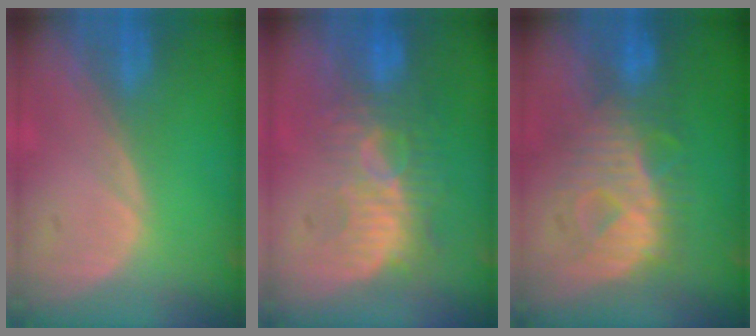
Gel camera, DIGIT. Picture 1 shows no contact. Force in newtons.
{"total": 9.0, "press": 8.2, "slide": 3.7}
{"total": 8.4, "press": 8.4, "slide": 0.1}